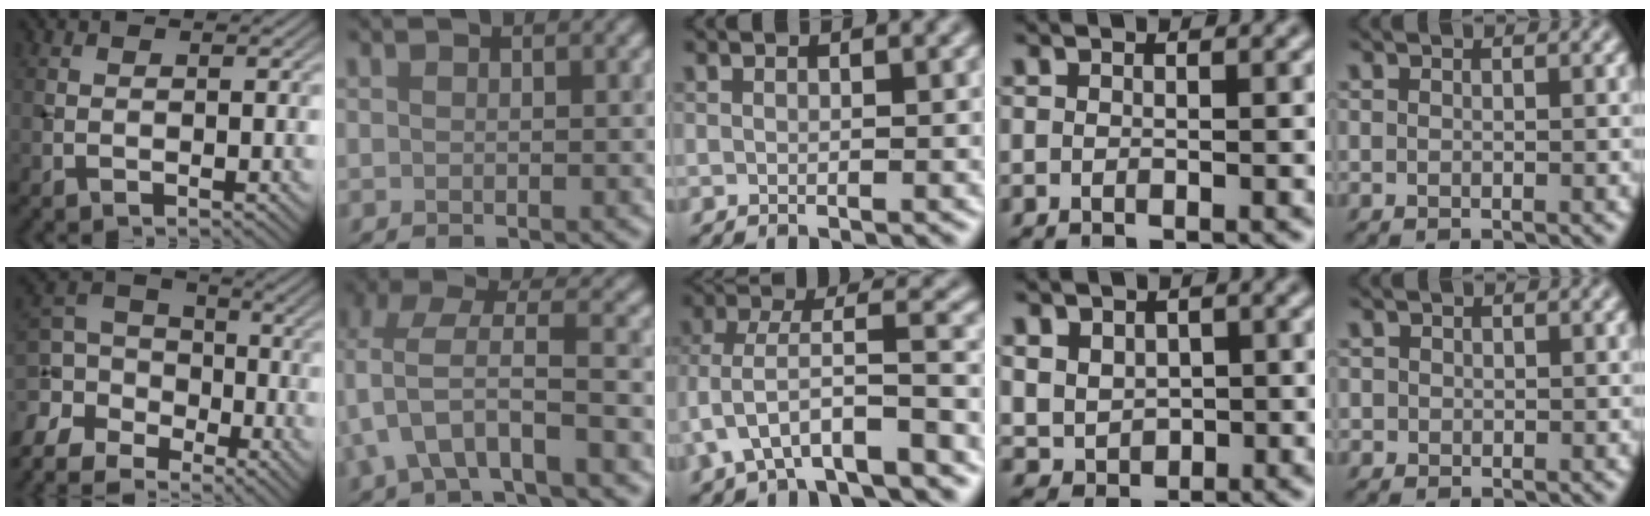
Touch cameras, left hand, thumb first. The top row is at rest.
{"thumb": {"total": 9.9, "force": [-5.4, 6.6, 5.1], "torque": [-0.132, -0.008, -0.107]}, "index": {"total": 6.2, "force": [-1.8, 2.6, 5.3], "torque": [-0.104, 0.011, -0.037]}, "middle": {"total": 7.1, "force": [-3.7, 2.5, 5.6], "torque": [-0.102, 0.010, -0.067]}, "ring": {"total": 3.2, "force": [0.8, 2.7, 1.4], "torque": [-0.036, 0.002, 0.021]}, "little": {"total": 0.5, "force": [-0.1, 0.5, 0.0], "torque": [0.004, -0.002, -0.001]}}